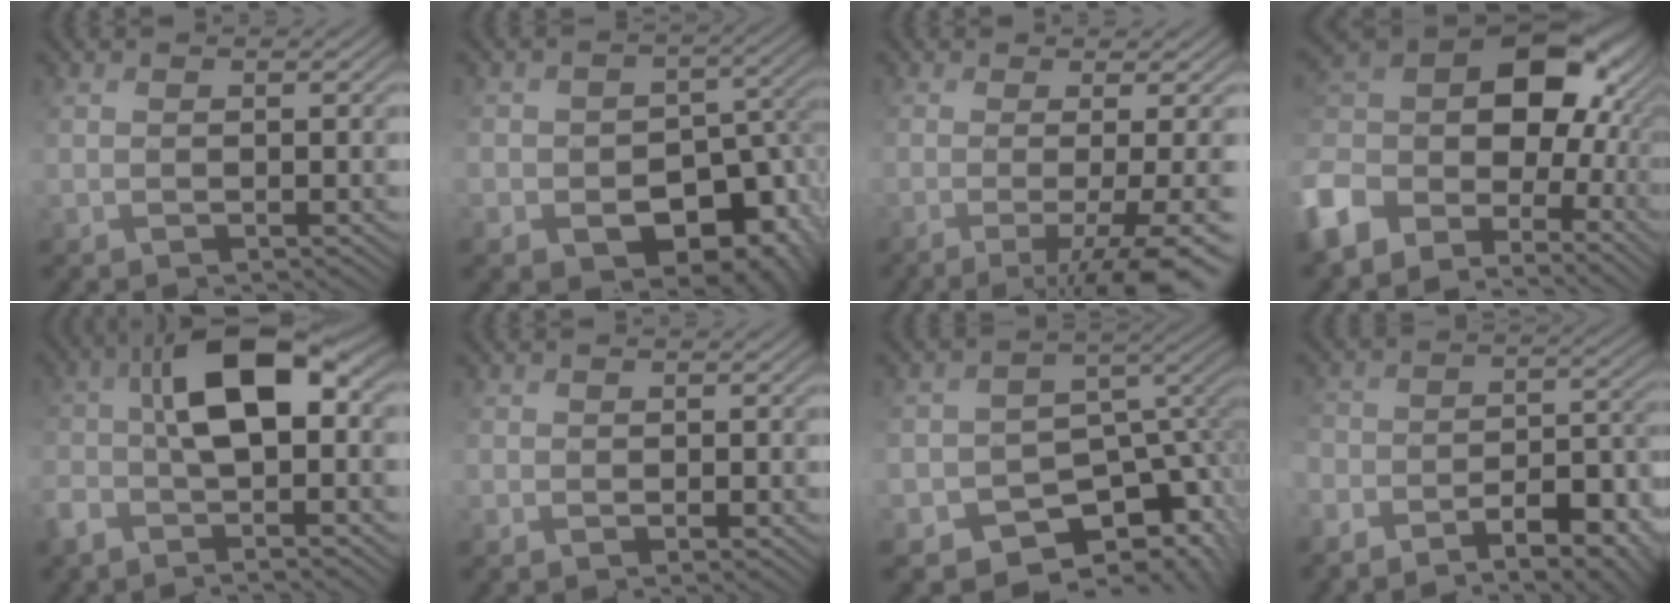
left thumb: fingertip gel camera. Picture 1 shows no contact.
{"total": 14.5, "force": [-6.6, 10.7, 7.3], "torque": [-0.103, -0.044, -0.091]}
{"total": 10.5, "force": [-3.3, 2.5, 9.6], "torque": [-0.121, -0.011, -0.042]}
{"total": 15.1, "force": [-3.5, 10.9, 9.8], "torque": [-0.239, -0.012, -0.083]}
{"total": 11.6, "force": [-1.4, 4.5, 10.5], "torque": [-0.203, 0.000, -0.037]}
{"total": 1.8, "force": [-0.8, 1.2, 1.1], "torque": [-0.021, -0.009, -0.013]}
{"total": 12.0, "force": [-7.8, 7.6, 5.1], "torque": [-0.091, -0.006, -0.101]}
{"total": 12.3, "force": [-9.0, 5.0, 6.6], "torque": [-0.116, -0.005, -0.136]}